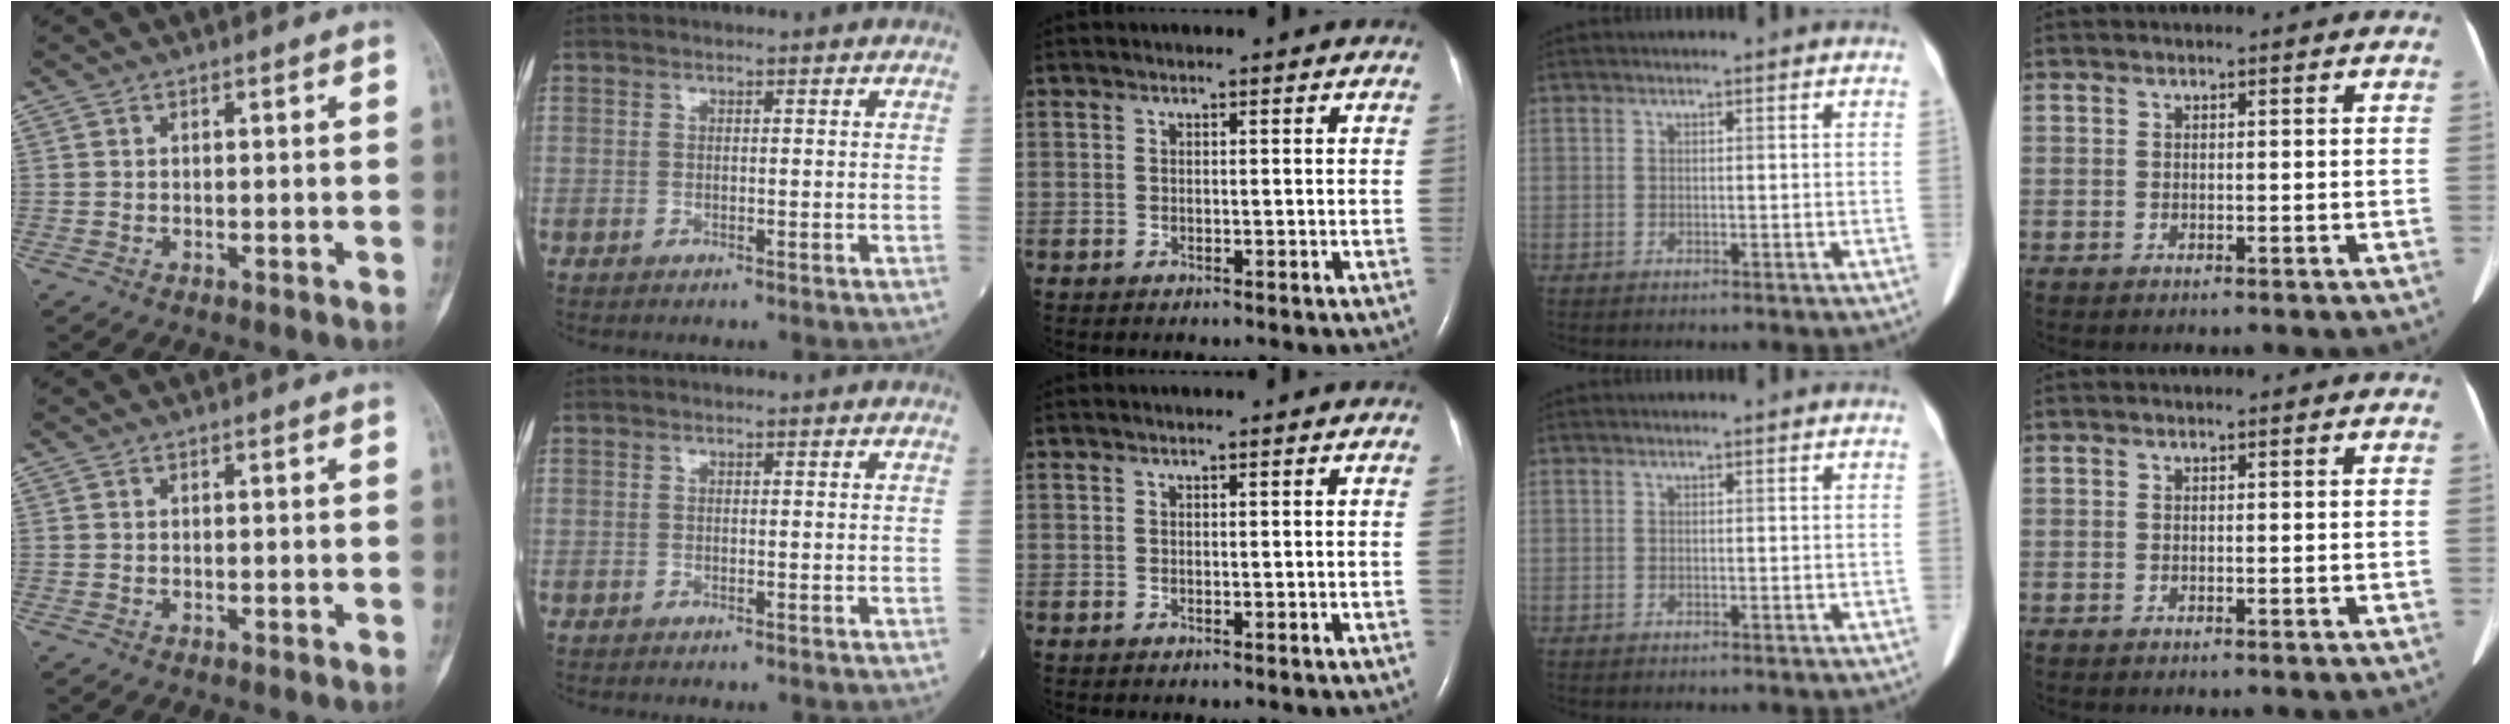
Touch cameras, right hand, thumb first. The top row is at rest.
{}